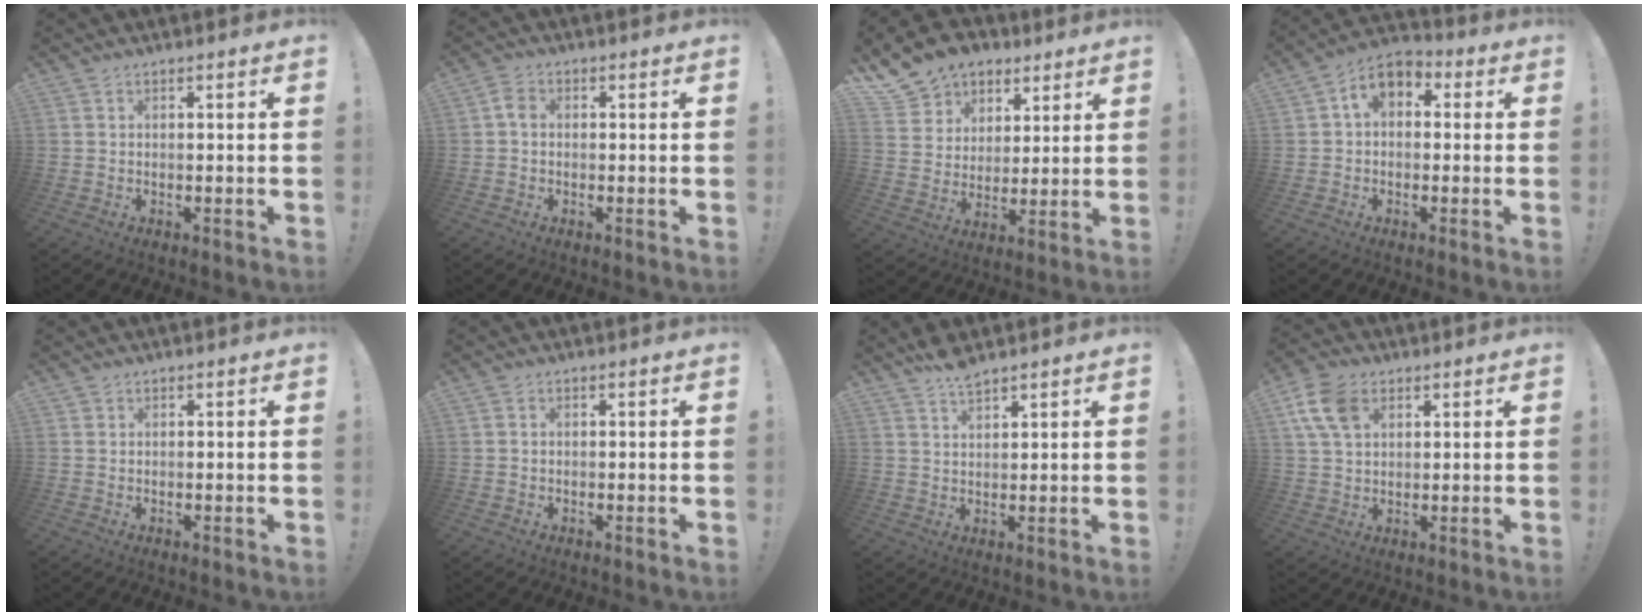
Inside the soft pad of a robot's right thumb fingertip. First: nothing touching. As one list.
[{"total": 3.0, "force": [0.1, 2.0, 2.2], "torque": [-0.035, 0.007, 0.000]}, {"total": 12.2, "force": [7.9, 8.9, 3.0], "torque": [-0.054, -0.058, 0.158]}, {"total": 7.2, "force": [1.5, 5.0, 5.0], "torque": [-0.084, 0.011, 0.033]}, {"total": 0.7, "force": [0.4, 0.5, 0.0], "torque": [-0.003, 0.001, 0.008]}, {"total": 0.0}, {"total": 4.8, "force": [4.1, 1.3, 2.3], "torque": [-0.036, -0.025, 0.072]}, {"total": 10.5, "force": [4.3, 7.0, 6.5], "torque": [-0.130, 0.001, 0.085]}]